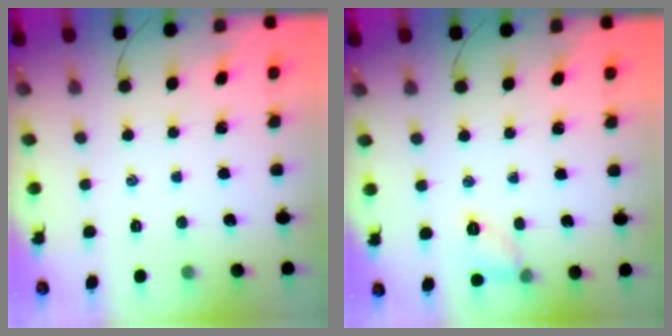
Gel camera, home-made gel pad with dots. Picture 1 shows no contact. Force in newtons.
{"total": 6.2, "press": 6.1, "slide": 1.0}